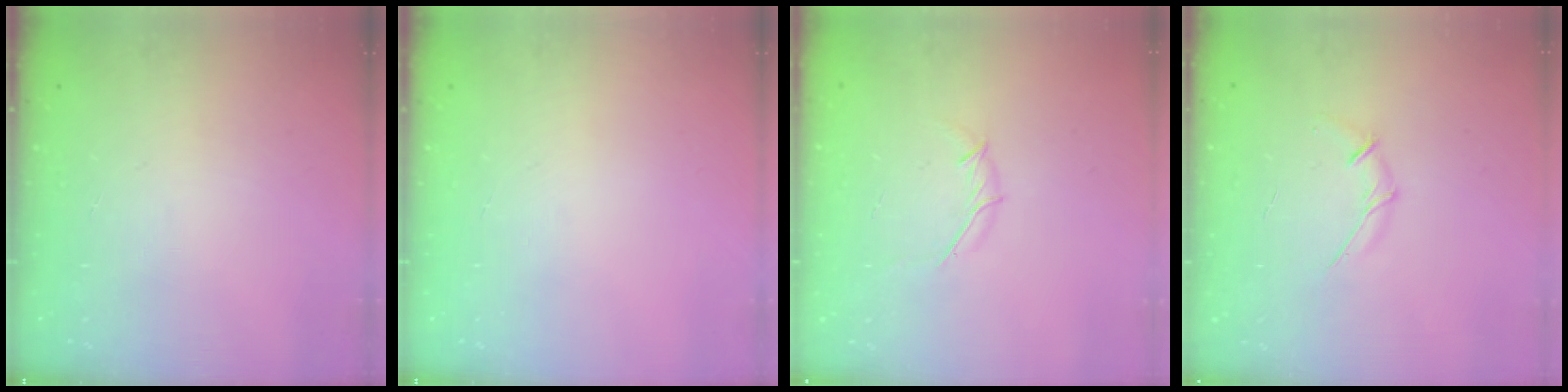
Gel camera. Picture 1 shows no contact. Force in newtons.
{"total": 0.0}
{"total": 3.8, "press": 3.7, "slide": 1.0}
{"total": 5.4, "press": 5.3, "slide": 1.0}